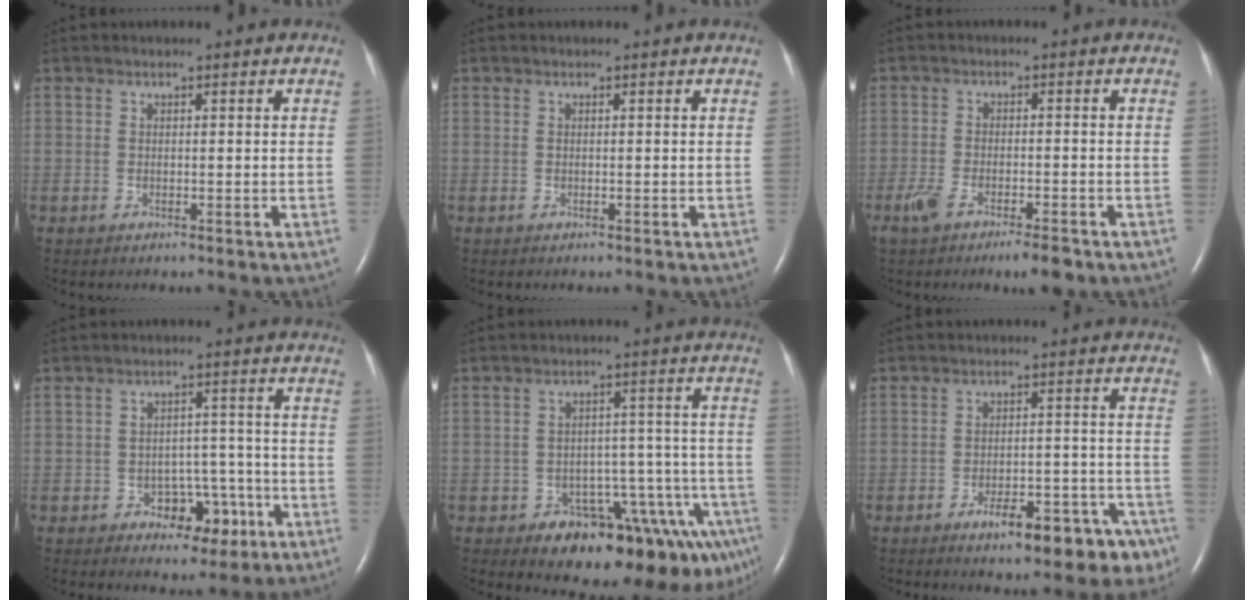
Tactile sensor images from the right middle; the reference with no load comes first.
{"total": 0.0}
{"total": 6.1, "force": [-4.1, 1.4, 4.2], "torque": [-0.080, -0.008, -0.067]}
{"total": 6.1, "force": [-3.0, 4.0, 3.5], "torque": [-0.042, 0.022, -0.036]}
{"total": 14.8, "force": [-9.4, 5.4, 10.0], "torque": [-0.048, 0.054, -0.117]}
{"total": 11.1, "force": [-7.1, 3.7, 7.7], "torque": [-0.087, 0.019, -0.095]}